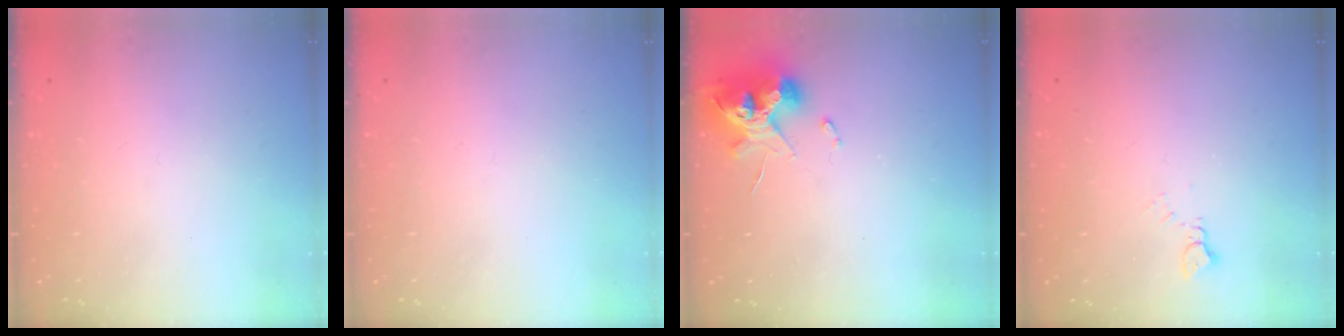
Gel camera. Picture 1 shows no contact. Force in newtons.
{"total": 0.0}
{"total": 11.0, "press": 10.9, "slide": 0.8}
{"total": 3.0, "press": 3.0, "slide": 0.4}